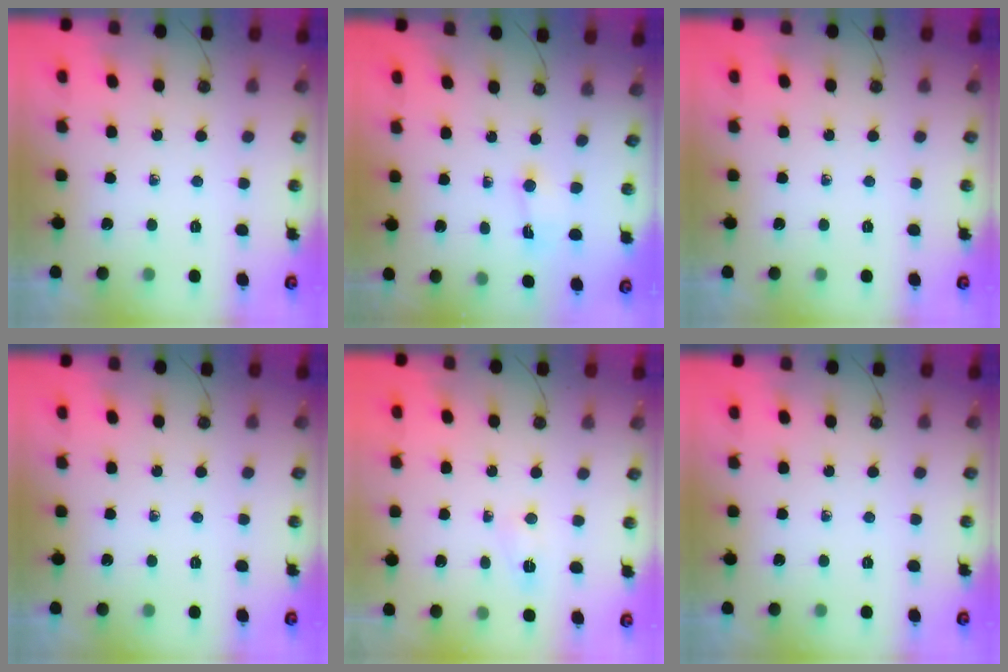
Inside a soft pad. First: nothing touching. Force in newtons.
{"total": 0.8, "press": 0.7, "slide": 0.5}
{"total": 0.0}
{"total": 0.0}
{"total": 2.7, "press": 2.4, "slide": 1.1}
{"total": 0.0}